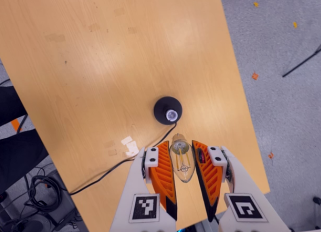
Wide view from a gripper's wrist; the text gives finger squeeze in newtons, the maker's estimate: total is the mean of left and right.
{"total": 14.6, "left": 16.2, "right": 13.1}